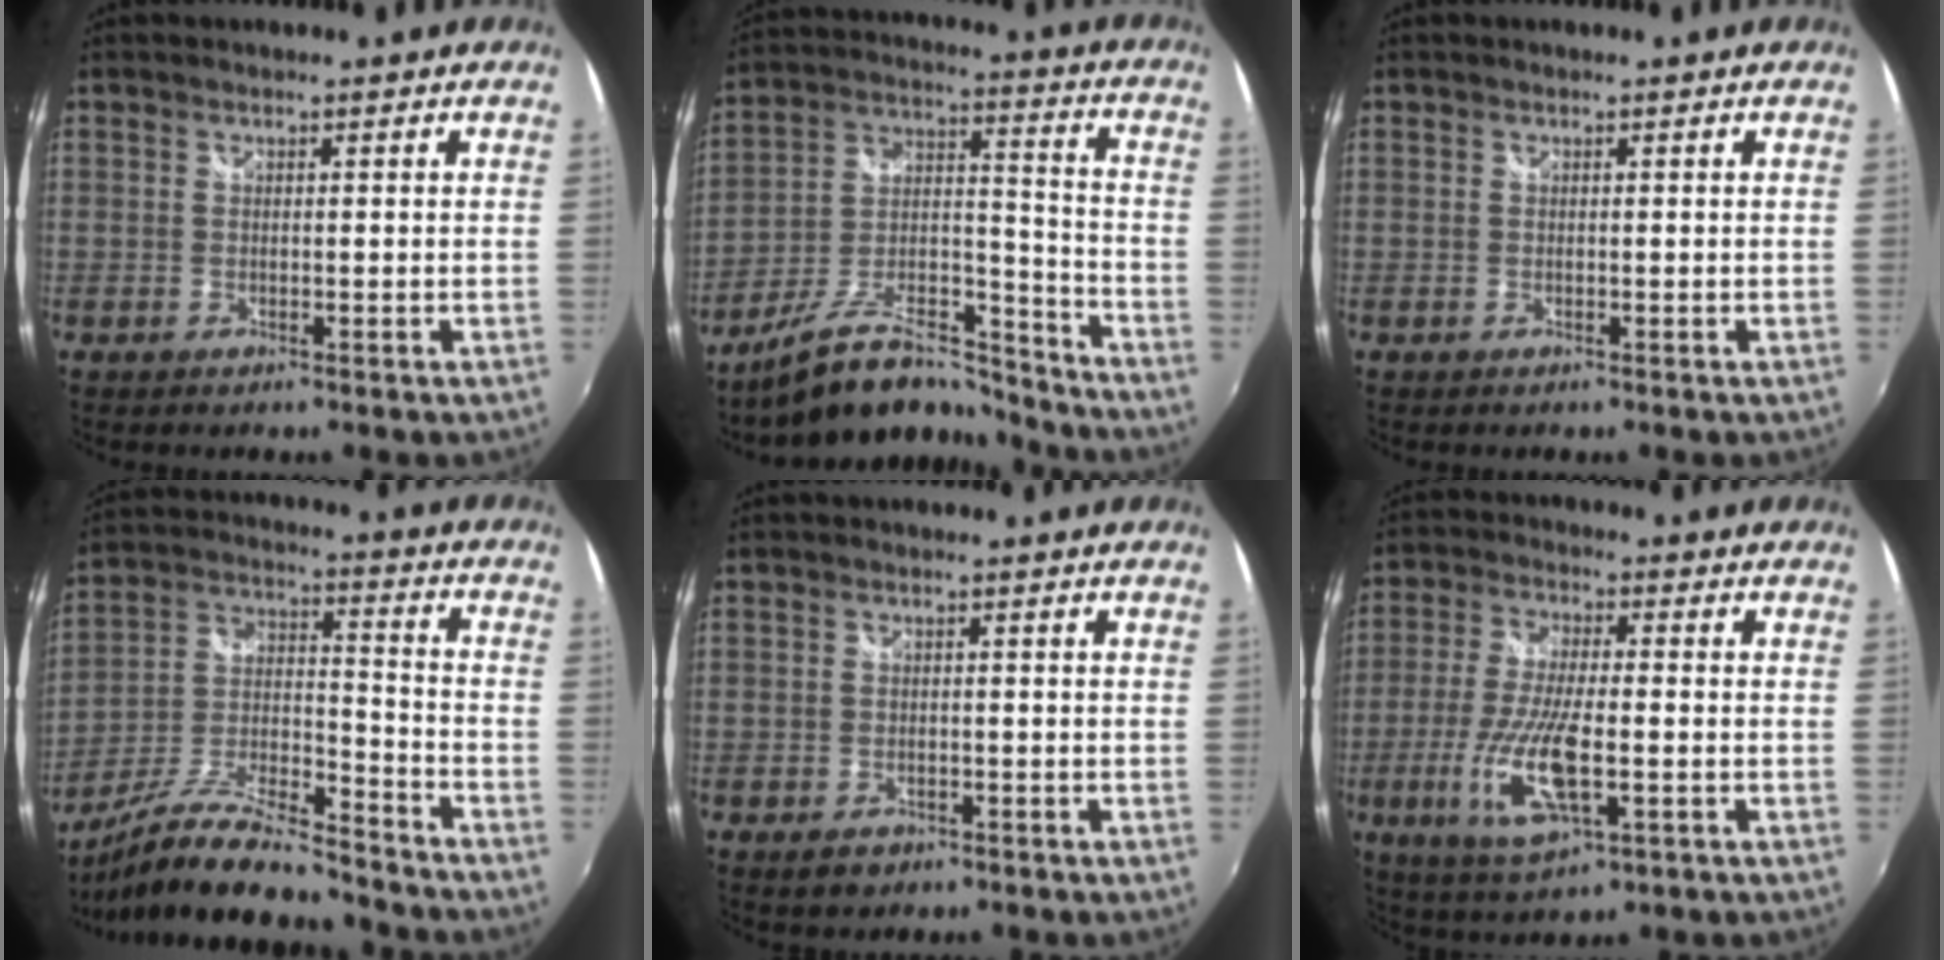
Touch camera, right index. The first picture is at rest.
{"total": 16.6, "force": [-14.2, 5.0, 7.0], "torque": [-0.135, 0.022, -0.233]}
{"total": 0.0}
{"total": 18.7, "force": [-15.3, 3.8, 10.1], "torque": [-0.205, -0.017, -0.269]}
{"total": 2.7, "force": [-1.5, 2.0, 1.1], "torque": [-0.024, -0.005, -0.020]}
{"total": 12.8, "force": [-3.6, 3.7, 11.7], "torque": [-0.243, -0.018, -0.066]}